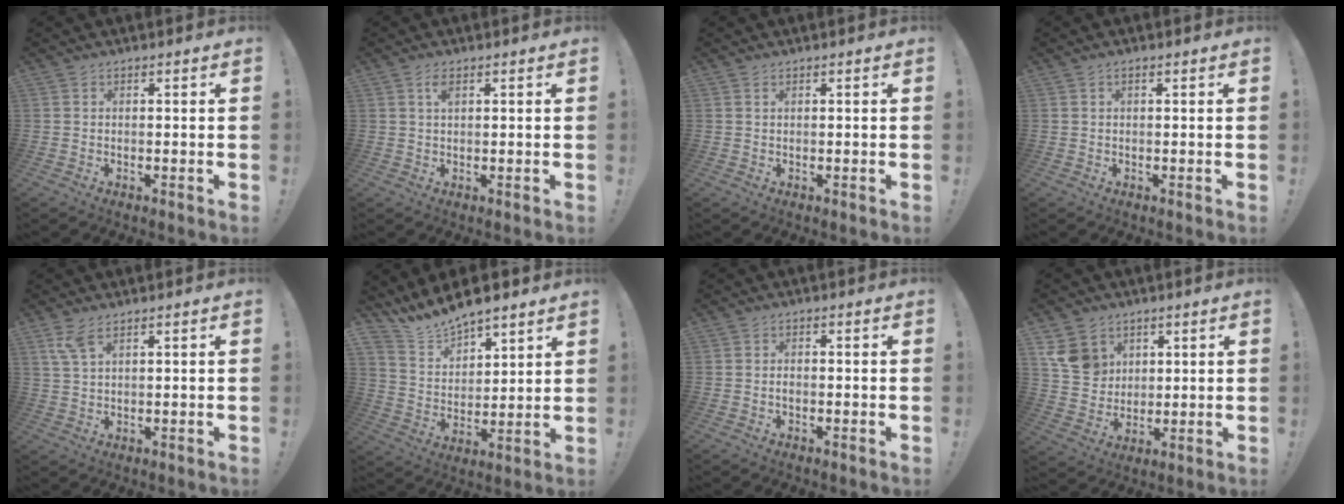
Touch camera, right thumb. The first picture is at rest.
{"total": 2.5, "force": [1.1, 1.0, 2.0], "torque": [-0.036, 0.000, 0.017]}
{"total": 0.6, "force": [0.3, 0.3, 0.4], "torque": [-0.008, 0.000, 0.007]}
{"total": 0.8, "force": [0.1, 0.2, 0.7], "torque": [-0.016, 0.001, 0.002]}
{"total": 4.9, "force": [2.9, 1.5, 3.6], "torque": [-0.076, -0.006, 0.055]}
{"total": 10.7, "force": [10.2, 2.3, 2.2], "torque": [-0.072, -0.080, 0.191]}
{"total": 0.7, "force": [-0.3, 0.5, 0.4], "torque": [-0.008, 0.004, -0.008]}
{"total": 10.7, "force": [5.1, 8.8, 3.3], "torque": [-0.043, -0.021, 0.106]}